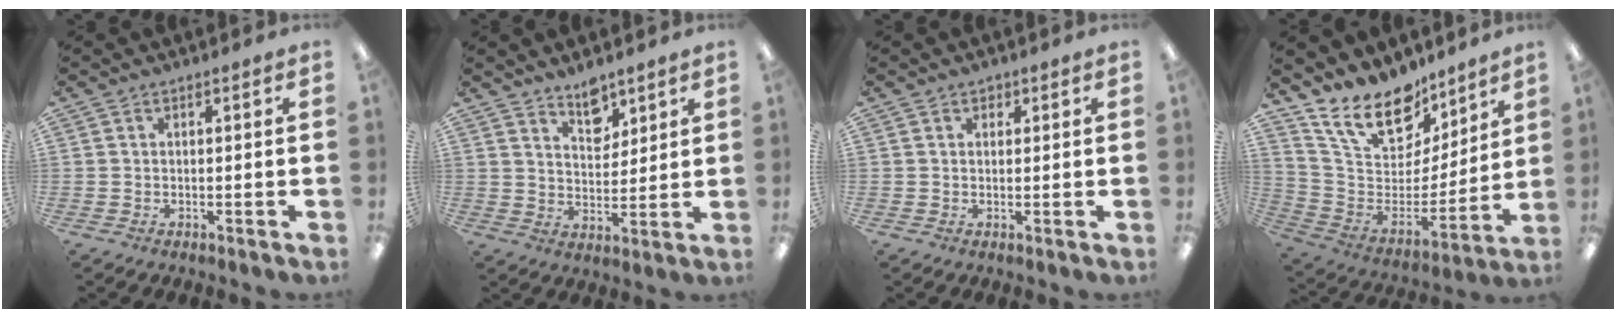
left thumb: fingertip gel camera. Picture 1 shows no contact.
{"total": 7.0, "force": [5.8, 3.2, 2.3], "torque": [-0.023, -0.037, 0.101]}
{"total": 1.4, "force": [0.9, 1.0, 0.2], "torque": [0.003, -0.001, 0.014]}
{"total": 18.3, "force": [14.8, 8.3, 6.8], "torque": [-0.148, -0.101, 0.272]}